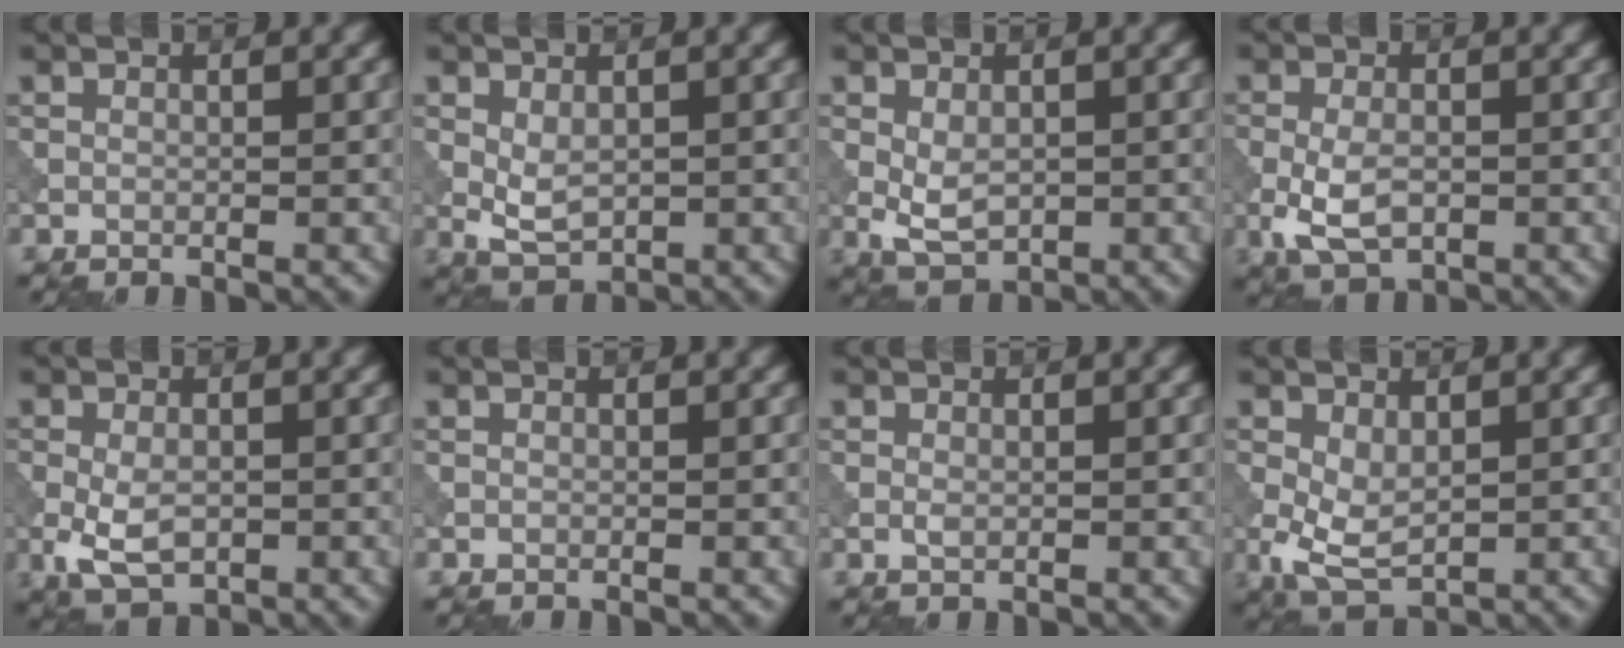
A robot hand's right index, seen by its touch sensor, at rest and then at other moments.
{"total": 2.8, "force": [0.2, 1.7, 2.3], "torque": [-0.047, -0.003, 0.008]}
{"total": 3.4, "force": [-0.3, 2.1, 2.7], "torque": [-0.055, -0.004, -0.003]}
{"total": 4.5, "force": [-1.3, 2.5, 3.5], "torque": [-0.076, -0.004, -0.026]}
{"total": 4.3, "force": [-1.1, 2.6, 3.3], "torque": [-0.070, -0.007, -0.021]}
{"total": 0.0}
{"total": 0.7, "force": [0.0, 0.4, 0.6], "torque": [-0.014, -0.003, 0.000]}
{"total": 3.8, "force": [0.0, 2.2, 3.1], "torque": [-0.074, -0.004, 0.004]}